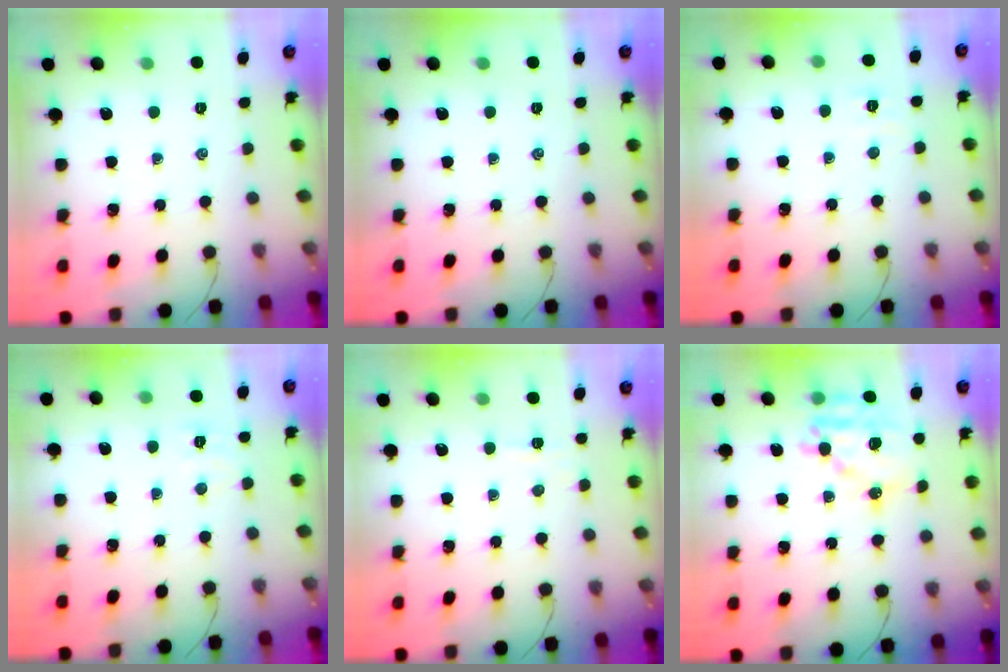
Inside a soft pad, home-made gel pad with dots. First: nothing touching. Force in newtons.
{"total": 0.0}
{"total": 2.4, "press": 2.3, "slide": 0.8}
{"total": 4.6, "press": 4.4, "slide": 1.1}
{"total": 2.8, "press": 2.7, "slide": 0.9}
{"total": 16.1, "press": 15.8, "slide": 3.4}